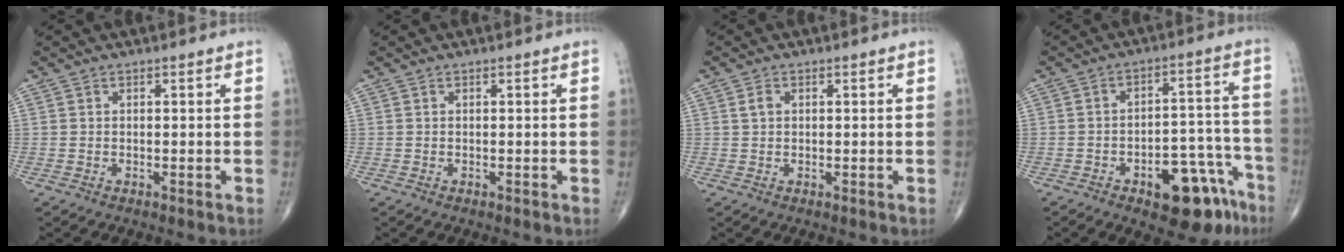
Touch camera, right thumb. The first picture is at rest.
{"total": 0.0}
{"total": 1.5, "force": [0.4, 1.0, 0.9], "torque": [-0.017, 0.003, 0.008]}
{"total": 14.4, "force": [-8.1, 6.6, 9.9], "torque": [-0.096, 0.070, -0.103]}